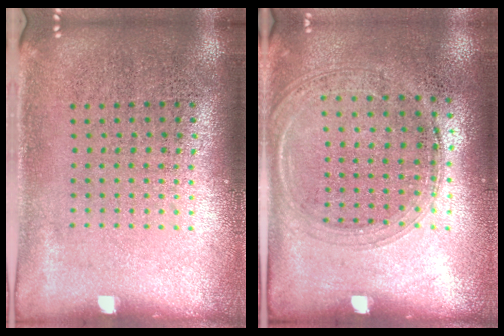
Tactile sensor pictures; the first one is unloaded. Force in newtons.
{"total": 1.4, "press": 1.3, "slide": 0.5}